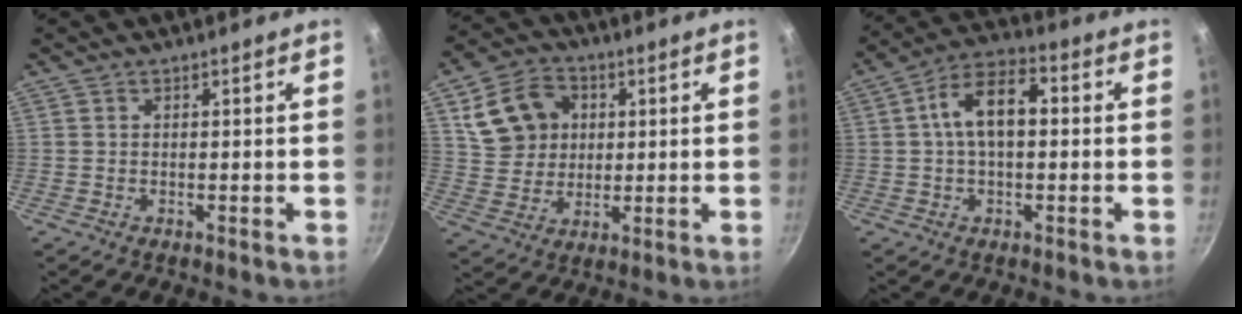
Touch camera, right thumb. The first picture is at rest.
{"total": 12.2, "force": [3.5, 10.0, 5.9], "torque": [-0.081, 0.002, 0.065]}
{"total": 10.6, "force": [1.2, 5.6, 8.8], "torque": [-0.156, 0.031, 0.014]}